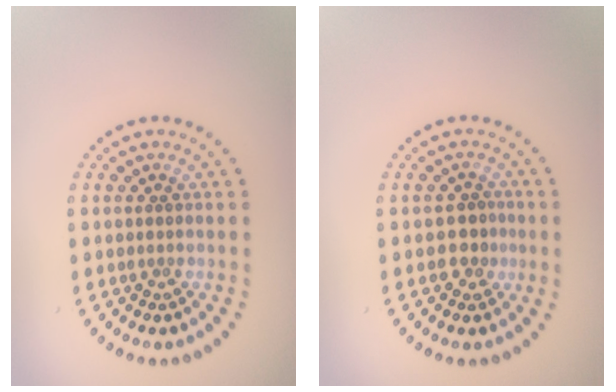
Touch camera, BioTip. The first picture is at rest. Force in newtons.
{"total": 2.0, "press": 1.9, "slide": 0.7}